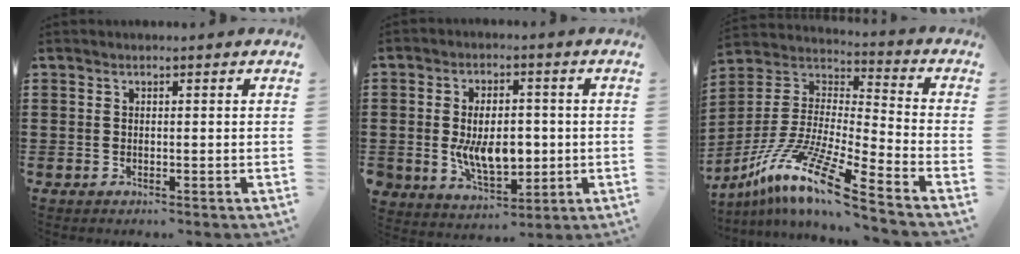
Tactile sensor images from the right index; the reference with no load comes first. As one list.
[{"total": 9.0, "force": [-0.7, 5.5, 7.1], "torque": [-0.124, -0.004, -0.014]}, {"total": 13.4, "force": [-10.2, 0.7, 8.6], "torque": [-0.189, -0.004, -0.203]}]